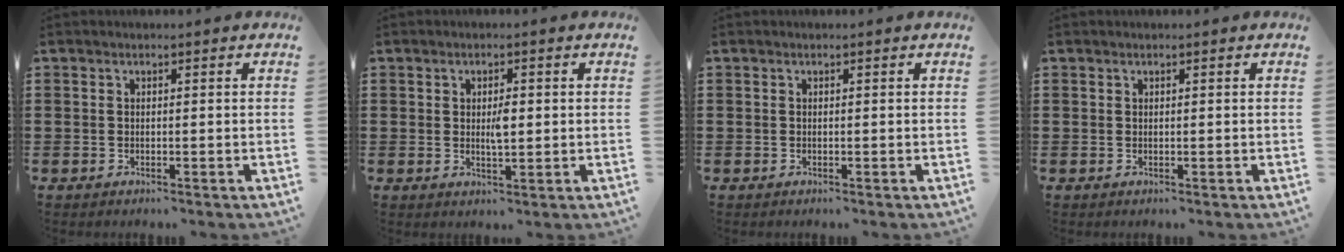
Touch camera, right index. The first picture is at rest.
{"total": 2.8, "force": [0.3, 0.9, 2.7], "torque": [-0.046, -0.003, 0.002]}
{"total": 0.0}
{"total": 0.0}